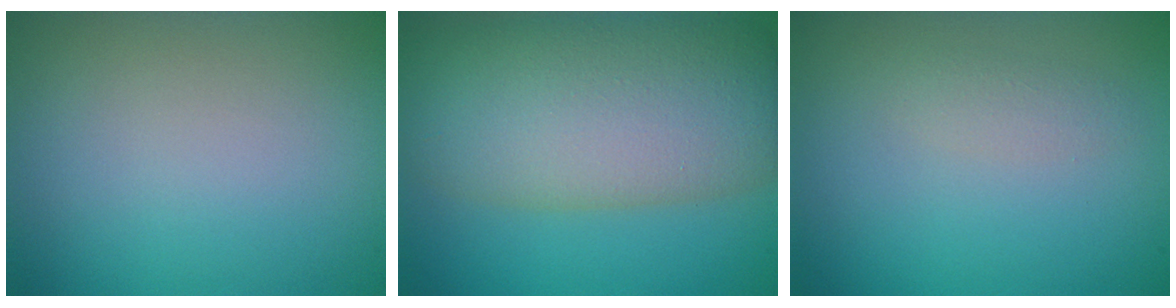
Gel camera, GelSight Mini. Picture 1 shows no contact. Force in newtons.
{"total": 10.8, "press": 10.8, "slide": 0.4}
{"total": 1.1, "press": 1.1, "slide": 0.1}